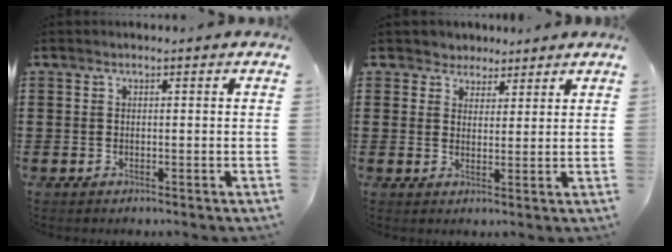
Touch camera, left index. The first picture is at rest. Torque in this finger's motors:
{"motor_torque": [2.14, 0.00, 0.12, 0.00]}